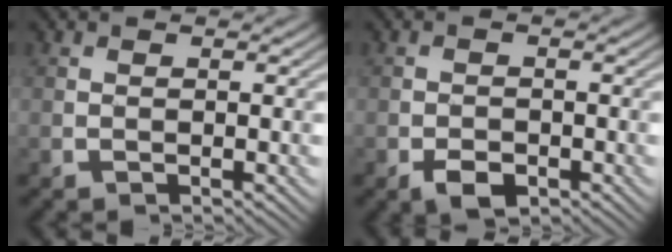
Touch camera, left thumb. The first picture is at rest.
{"total": 2.8, "force": [-1.6, 1.6, 1.7], "torque": [-0.030, -0.005, -0.029]}